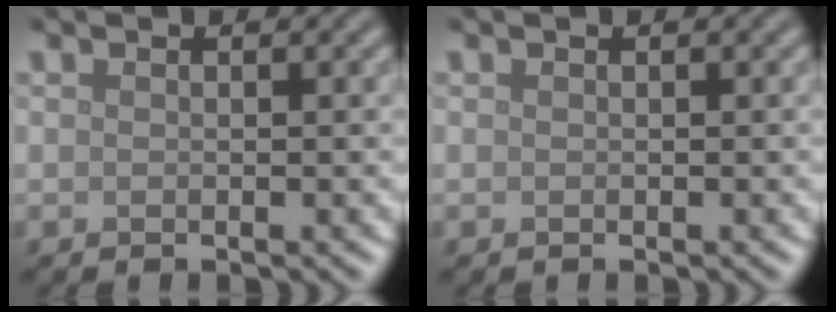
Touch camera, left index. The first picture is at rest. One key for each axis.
{"total": 0.0}